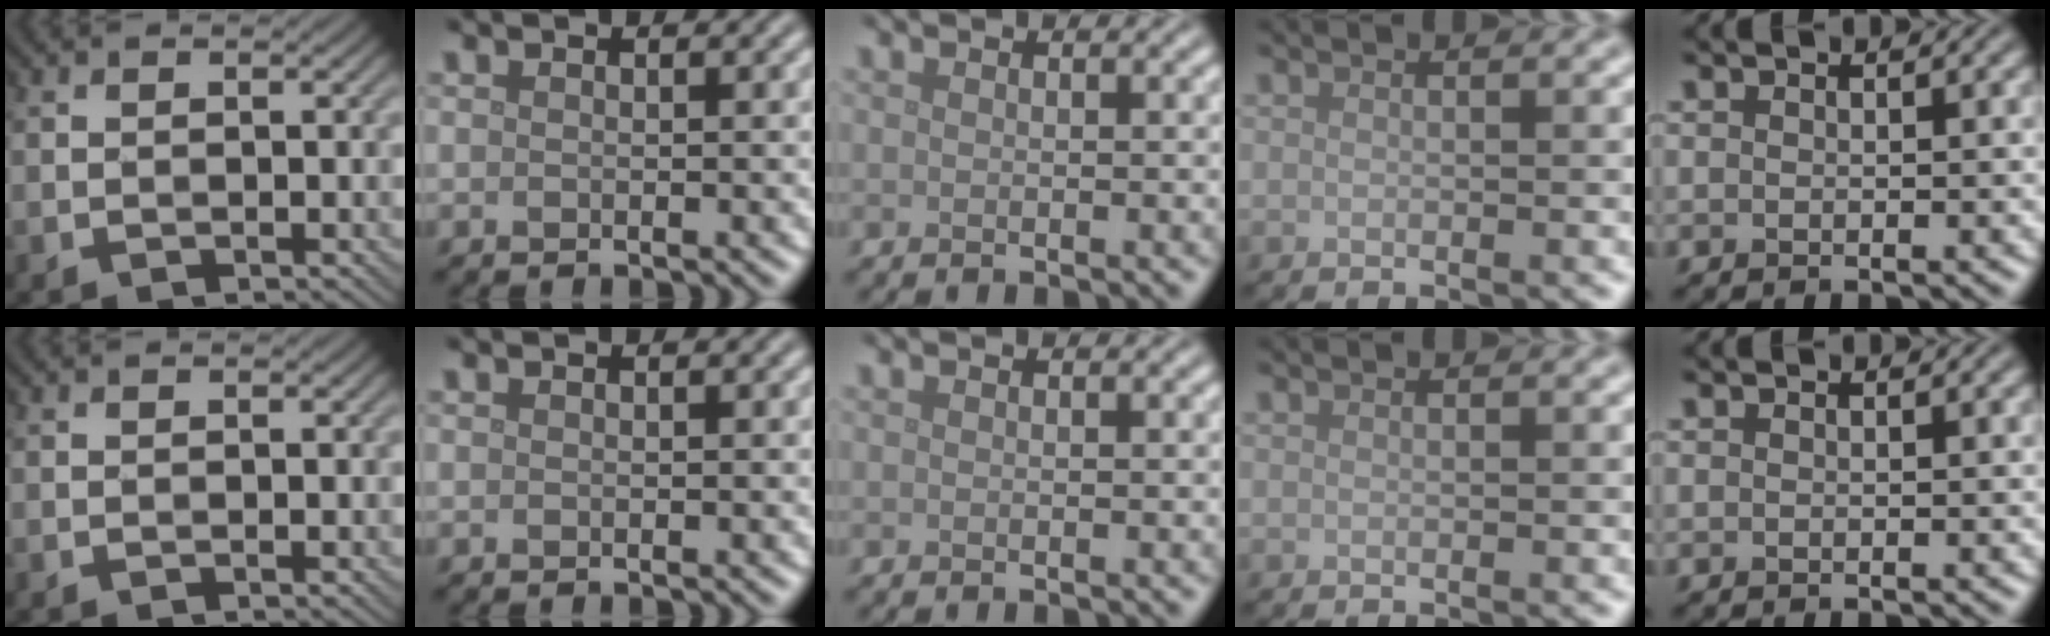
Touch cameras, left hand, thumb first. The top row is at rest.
{}